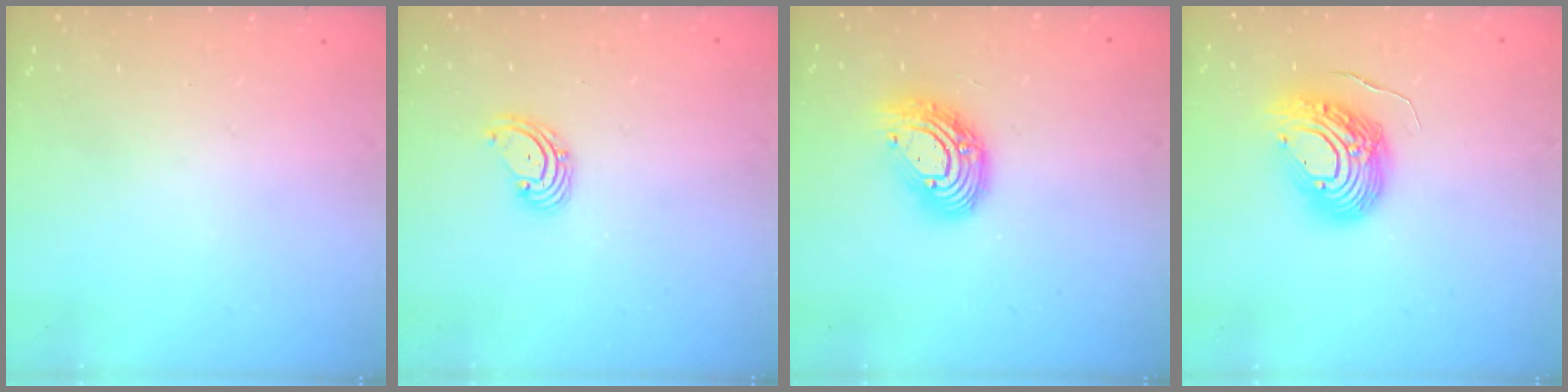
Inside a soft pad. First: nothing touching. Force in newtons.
{"total": 3.4, "press": 3.3, "slide": 0.5}
{"total": 12.4, "press": 12.4, "slide": 1.1}
{"total": 12.2, "press": 12.0, "slide": 2.4}